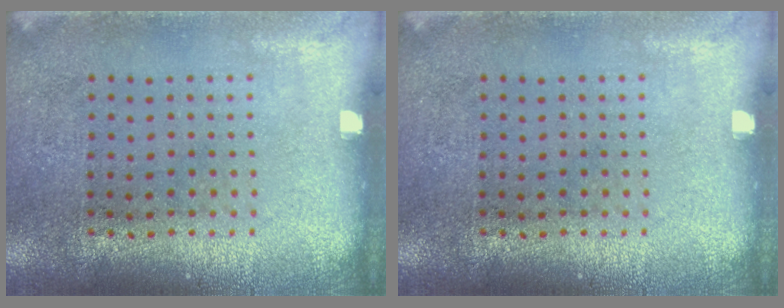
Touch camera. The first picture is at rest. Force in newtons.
{"total": 0.0}